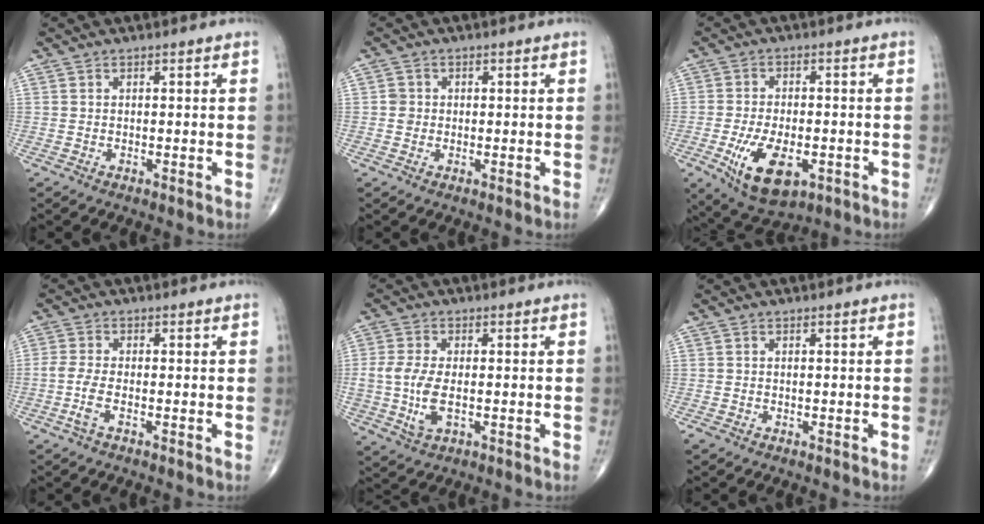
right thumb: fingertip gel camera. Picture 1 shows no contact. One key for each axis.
{"total": 1.7, "fx": -0.1, "fy": 1.7, "fz": 0.4, "tx": 0.002, "ty": 0.005, "tz": -0.003}
{"total": 11.8, "fx": -4.0, "fy": 5.9, "fz": 9.3, "tx": -0.157, "ty": -0.002, "tz": -0.055}
{"total": 3.7, "fx": -1.5, "fy": 1.1, "fz": 3.2, "tx": -0.086, "ty": 0.002, "tz": -0.035}
{"total": 7.6, "fx": -1.1, "fy": 4.0, "fz": 6.4, "tx": -0.144, "ty": -0.004, "tz": -0.020}
{"total": 1.0, "fx": -0.4, "fy": 0.6, "fz": 0.7, "tx": -0.013, "ty": 0.000, "tz": -0.005}